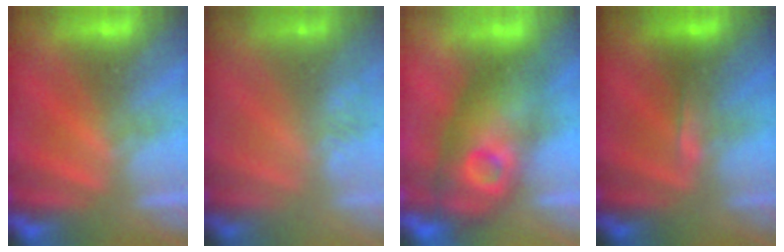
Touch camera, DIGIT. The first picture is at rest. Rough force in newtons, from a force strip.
{"total": 2.9}
{"total": 3.9}
{"total": 3.8}